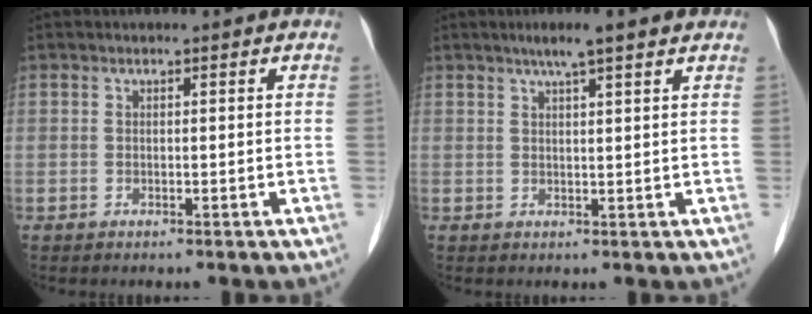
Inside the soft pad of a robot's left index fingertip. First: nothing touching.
{"total": 5.1, "force": [3.8, 0.2, 3.5], "torque": [-0.058, 0.022, 0.063]}